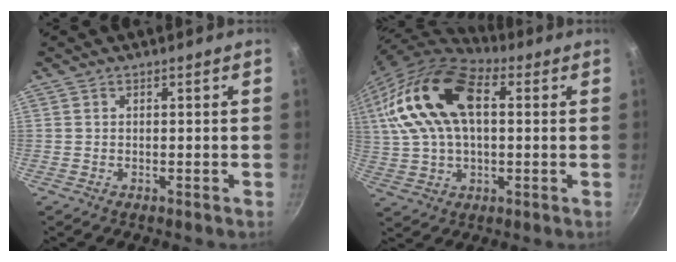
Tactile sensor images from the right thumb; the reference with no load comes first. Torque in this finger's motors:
{"motor_torque": [1.18, 3.80, 0.42, 0.07, 0.30]}